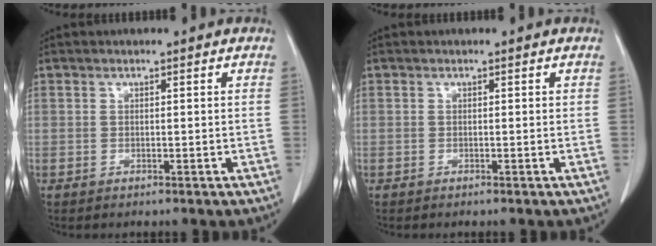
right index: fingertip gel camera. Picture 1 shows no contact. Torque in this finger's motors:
{"motor_torque": [-0.02, -0.07, -0.14, -0.01]}